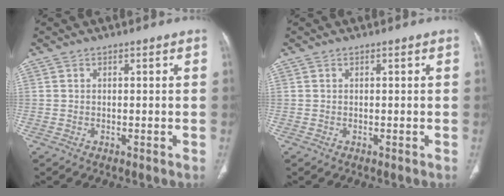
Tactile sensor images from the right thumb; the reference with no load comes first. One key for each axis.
{"total": 0.0}